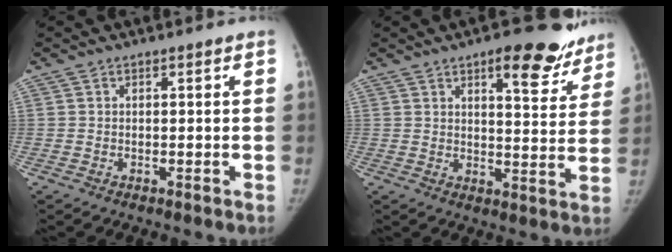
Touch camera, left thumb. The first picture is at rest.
{"total": 13.0, "force": [8.7, 4.8, 8.4], "torque": [-0.059, -0.048, 0.110]}